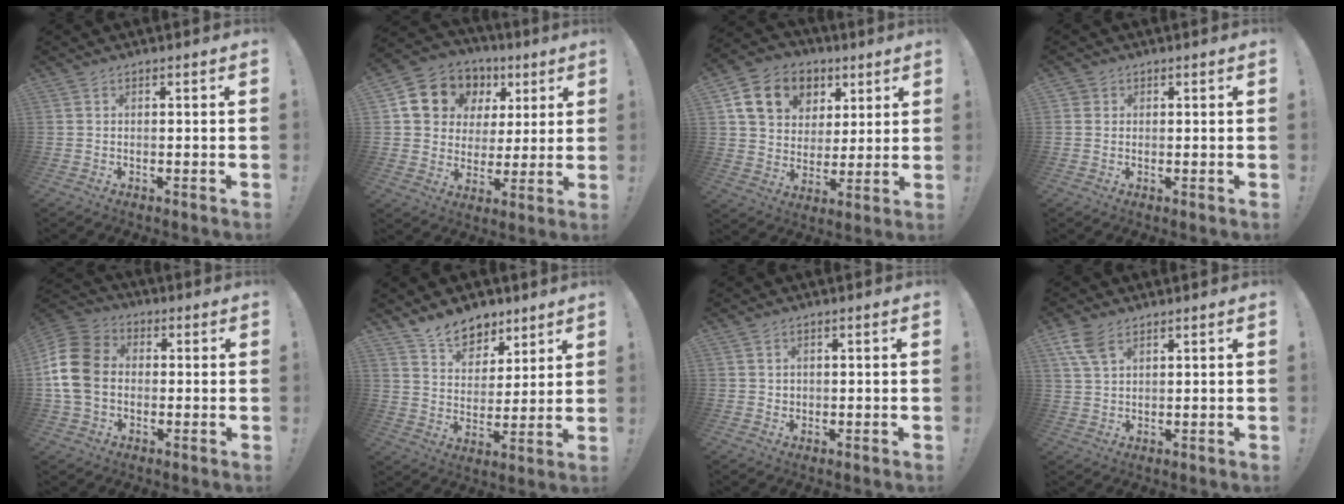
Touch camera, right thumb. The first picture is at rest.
{"total": 13.0, "force": [5.9, 10.7, 4.5], "torque": [-0.067, -0.033, 0.124]}
{"total": 14.8, "force": [6.7, 11.6, 6.3], "torque": [-0.088, -0.023, 0.136]}
{"total": 1.6, "force": [0.6, 1.4, 0.3], "torque": [-0.008, 0.002, 0.012]}
{"total": 14.9, "force": [-0.1, 11.7, 9.2], "torque": [-0.171, 0.018, 0.000]}
{"total": 11.1, "force": [8.7, 6.2, 2.7], "torque": [-0.055, -0.062, 0.172]}
{"total": 1.5, "force": [0.6, 1.3, 0.3], "torque": [0.001, -0.003, 0.010]}
{"total": 6.6, "force": [3.8, 3.5, 4.1], "torque": [-0.074, -0.010, 0.075]}